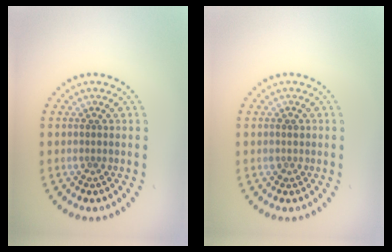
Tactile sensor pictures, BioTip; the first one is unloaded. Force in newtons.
{"total": 0.8, "press": 0.8, "slide": 0.2}